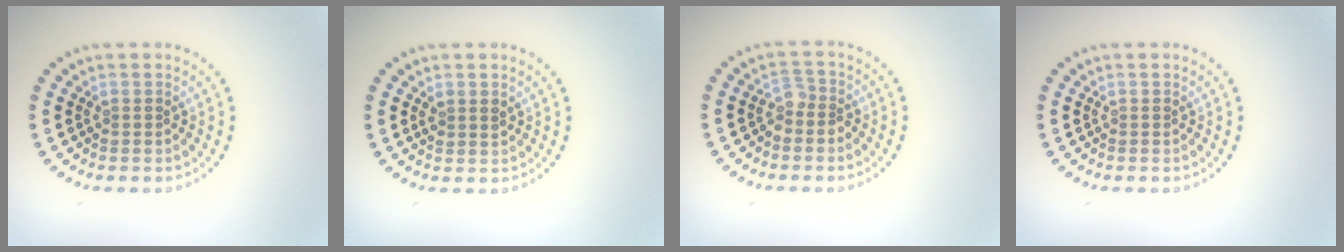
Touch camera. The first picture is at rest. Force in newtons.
{"total": 1.1, "press": 1.0, "slide": 0.5}
{"total": 1.7, "press": 1.3, "slide": 1.1}
{"total": 0.0}